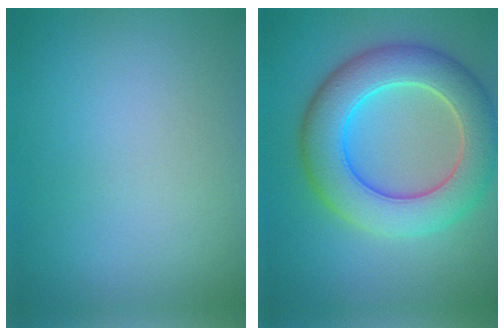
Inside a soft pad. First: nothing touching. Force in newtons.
{"total": 8.6, "press": 8.6, "slide": 0.6}